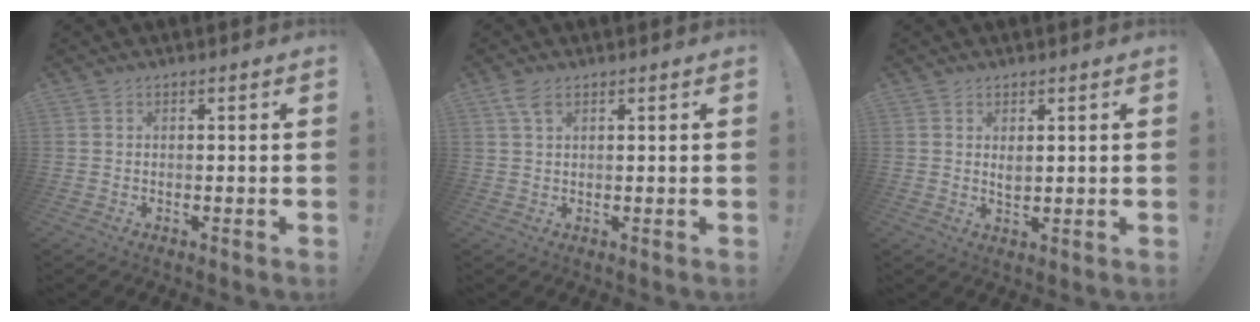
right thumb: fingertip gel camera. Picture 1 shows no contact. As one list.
[{"total": 3.8, "force": [2.0, 1.8, 2.6], "torque": [-0.050, -0.001, 0.037]}, {"total": 2.2, "force": [1.1, 1.3, 1.4], "torque": [-0.015, -0.005, 0.018]}]